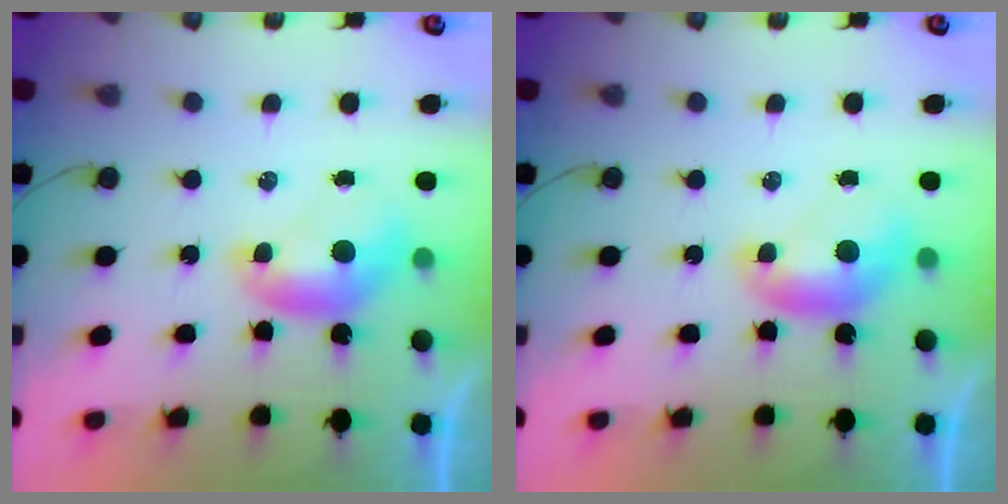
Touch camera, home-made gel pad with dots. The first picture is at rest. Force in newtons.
{"total": 0.0}